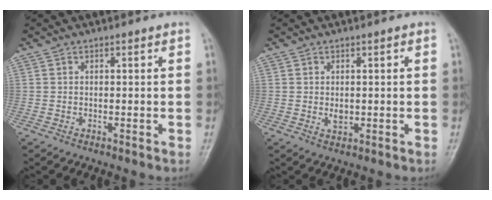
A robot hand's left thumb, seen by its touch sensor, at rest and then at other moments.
{"total": 2.1, "force": [0.1, 1.4, 1.6], "torque": [-0.019, -0.004, 0.004]}